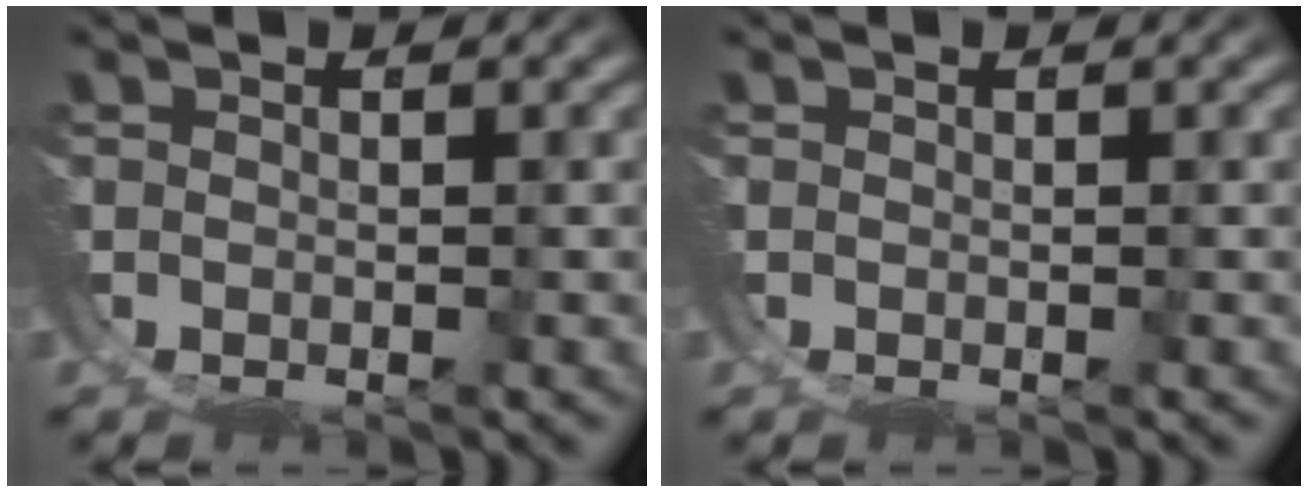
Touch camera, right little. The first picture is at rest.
{"total": 0.0}